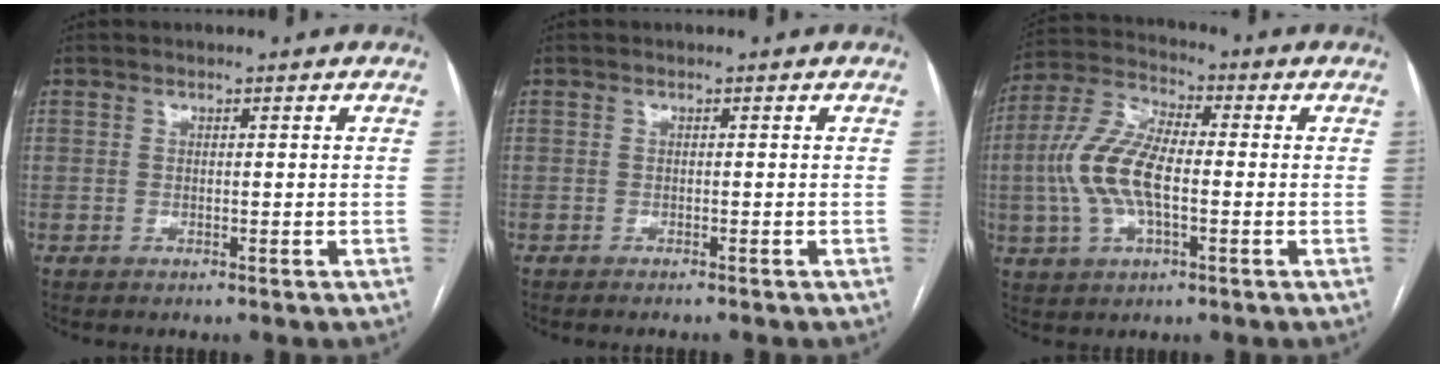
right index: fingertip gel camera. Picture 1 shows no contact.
{"total": 2.1, "force": [-1.9, 0.2, 0.9], "torque": [-0.010, -0.003, -0.022]}
{"total": 11.6, "force": [-1.0, 4.8, 10.5], "torque": [-0.240, 0.016, -0.020]}